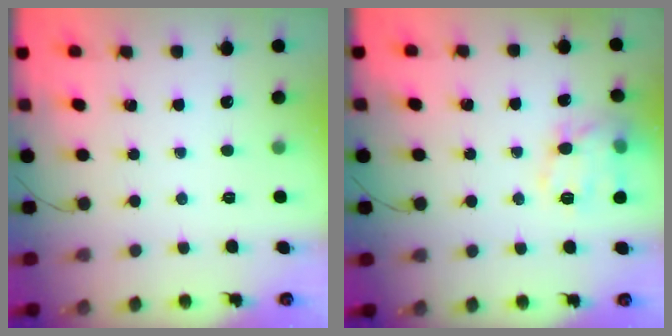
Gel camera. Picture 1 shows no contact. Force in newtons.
{"total": 11.4, "press": 11.4, "slide": 0.3}